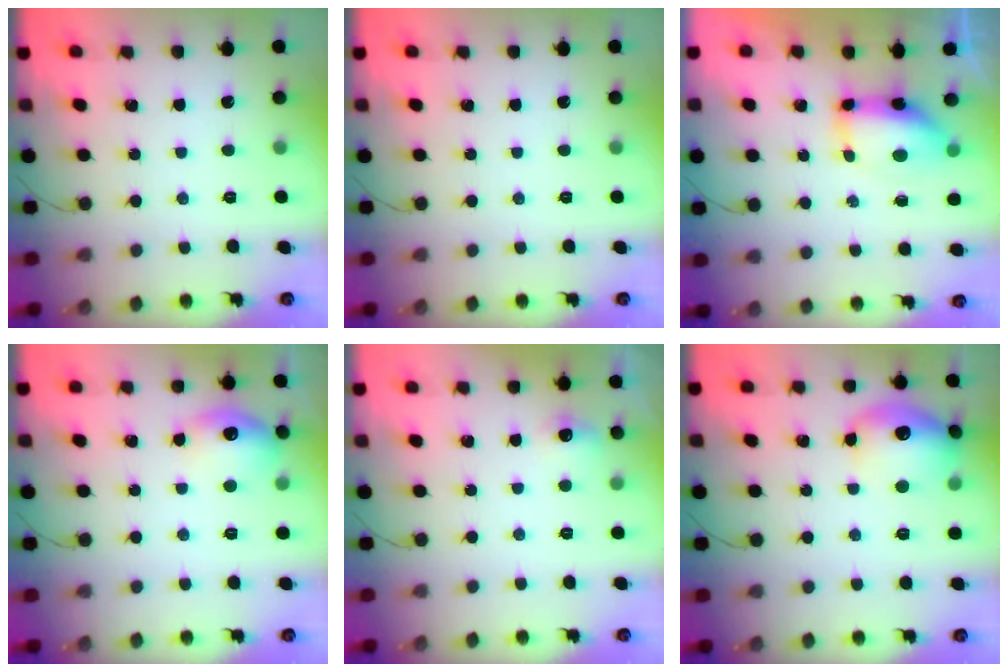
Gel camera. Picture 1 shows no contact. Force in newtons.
{"total": 0.0}
{"total": 8.3, "press": 8.2, "slide": 1.2}
{"total": 11.8, "press": 11.7, "slide": 0.7}
{"total": 5.3, "press": 5.0, "slide": 1.8}
{"total": 16.2, "press": 16.2, "slide": 1.5}